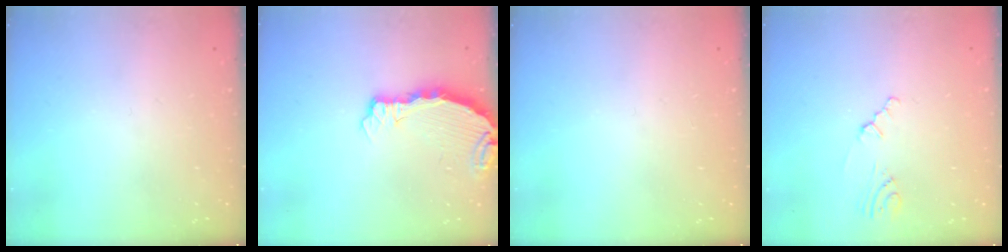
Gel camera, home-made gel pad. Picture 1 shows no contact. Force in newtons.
{"total": 3.8, "press": 3.8, "slide": 0.4}
{"total": 0.0}
{"total": 1.0, "press": 0.9, "slide": 0.4}